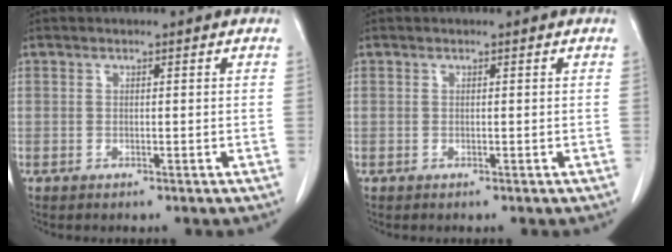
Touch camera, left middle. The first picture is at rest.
{"total": 0.0}